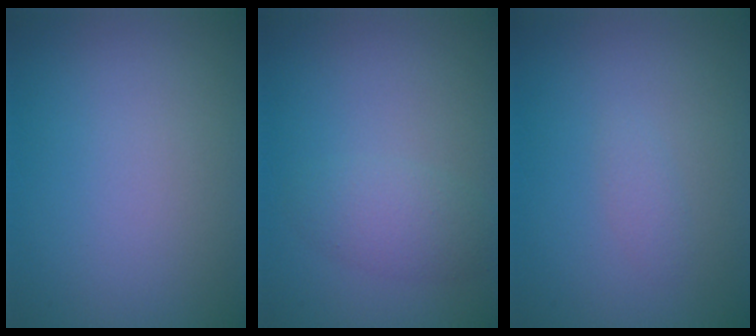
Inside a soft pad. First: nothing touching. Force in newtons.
{"total": 2.4, "press": 2.4, "slide": 0.1}
{"total": 0.8, "press": 0.8, "slide": 0.1}